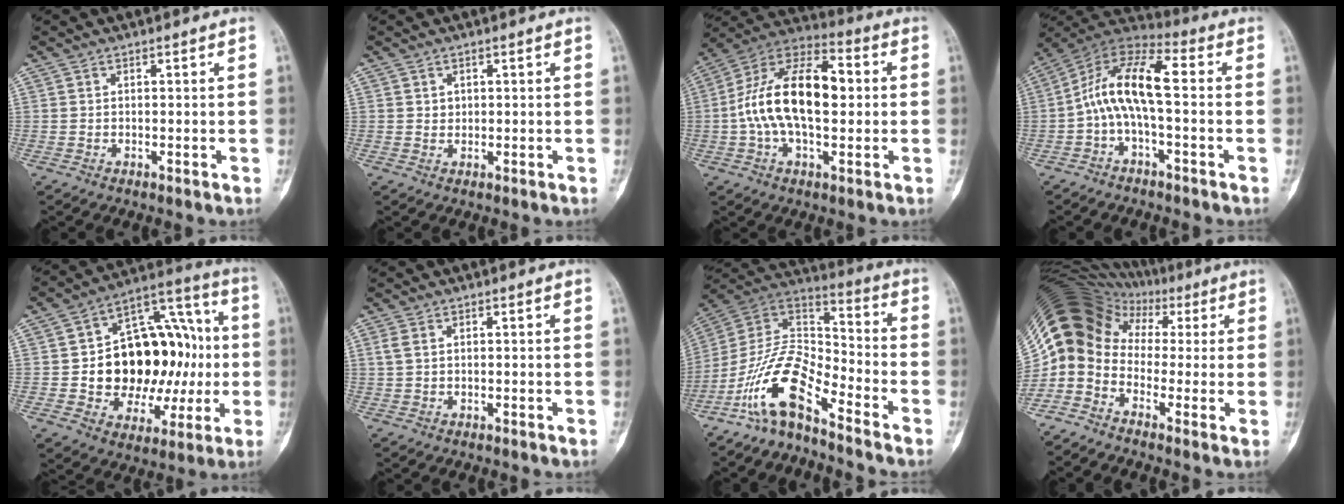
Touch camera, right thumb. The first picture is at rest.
{"total": 1.2, "force": [0.4, 1.0, 0.4], "torque": [0.002, -0.001, 0.007]}
{"total": 18.9, "force": [0.6, 9.9, 16.1], "torque": [-0.281, 0.036, 0.004]}
{"total": 11.6, "force": [-1.2, 4.2, 10.8], "torque": [-0.206, 0.056, -0.035]}
{"total": 24.6, "force": [-0.5, 16.7, 18.1], "torque": [-0.217, 0.038, 0.006]}
{"total": 1.9, "force": [0.7, 1.1, 1.3], "torque": [-0.038, 0.008, 0.020]}
{"total": 13.7, "force": [-9.3, 4.7, 8.9], "torque": [-0.164, 0.092, -0.185]}
{"total": 12.4, "force": [-1.3, 10.4, 6.6], "torque": [-0.110, 0.069, -0.037]}